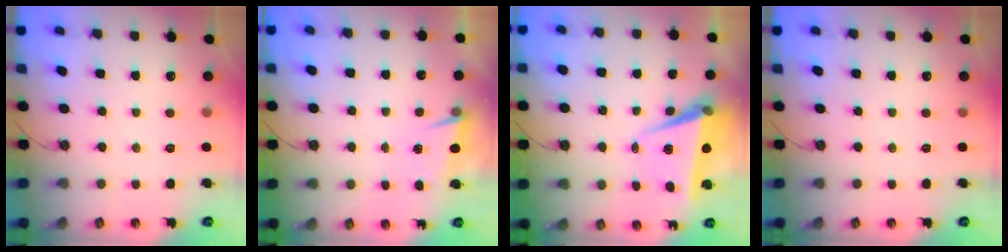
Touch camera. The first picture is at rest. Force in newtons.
{"total": 2.3, "press": 2.0, "slide": 1.1}
{"total": 7.2, "press": 5.6, "slide": 4.5}
{"total": 0.0}